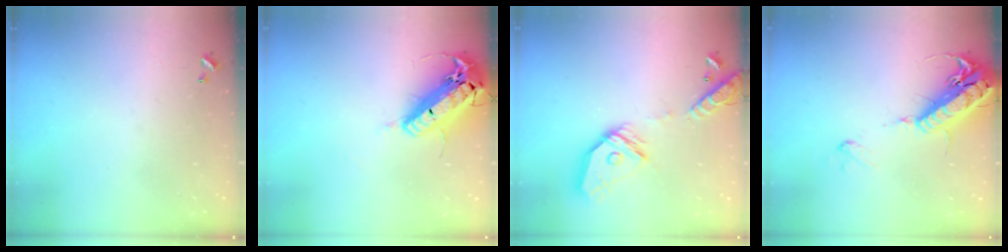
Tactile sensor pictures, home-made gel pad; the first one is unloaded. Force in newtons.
{"total": 22.0, "press": 21.5, "slide": 4.5}
{"total": 17.2, "press": 17.0, "slide": 2.2}
{"total": 19.9, "press": 19.5, "slide": 3.8}